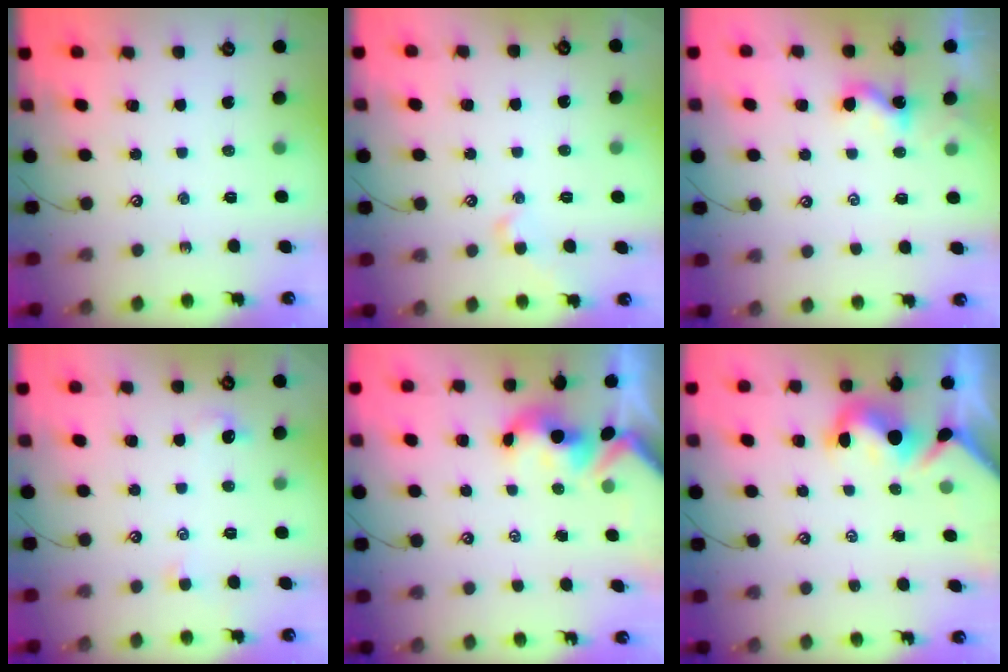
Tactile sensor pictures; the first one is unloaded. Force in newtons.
{"total": 1.6, "press": 1.3, "slide": 0.8}
{"total": 1.9, "press": 1.9, "slide": 0.1}
{"total": 1.0, "press": 0.8, "slide": 0.6}
{"total": 2.1, "press": 1.9, "slide": 0.7}
{"total": 3.5, "press": 3.4, "slide": 0.9}